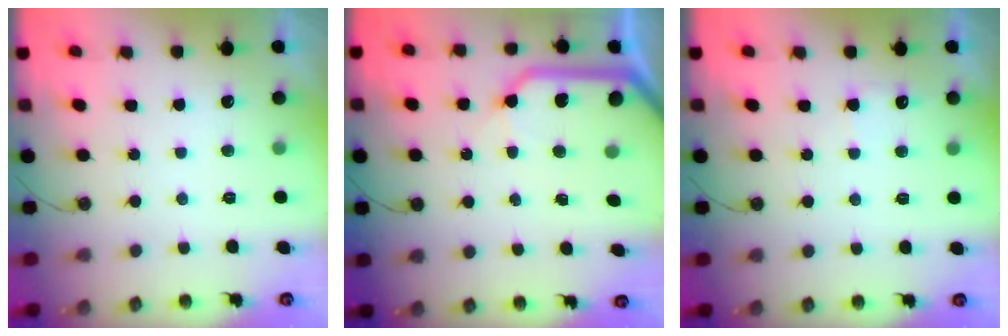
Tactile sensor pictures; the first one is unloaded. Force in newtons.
{"total": 14.1, "press": 14.1, "slide": 1.0}
{"total": 3.9, "press": 3.9, "slide": 0.5}